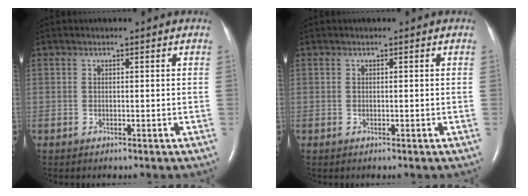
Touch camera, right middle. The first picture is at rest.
{"total": 0.0}